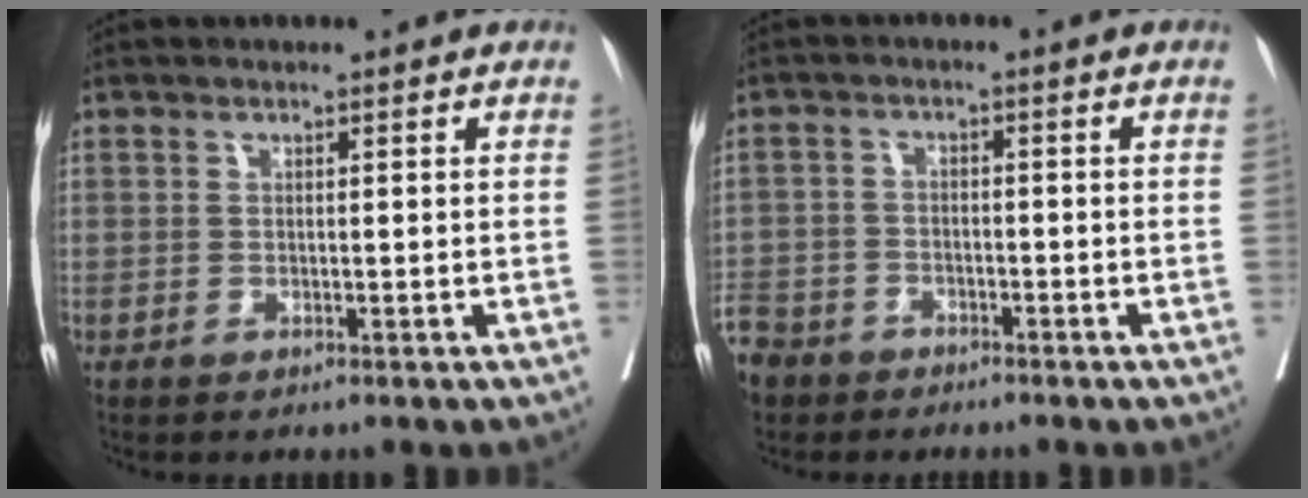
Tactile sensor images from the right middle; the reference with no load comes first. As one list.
[{"total": 8.1, "force": [-6.0, 5.3, 1.1], "torque": [-0.048, -0.004, -0.114]}]